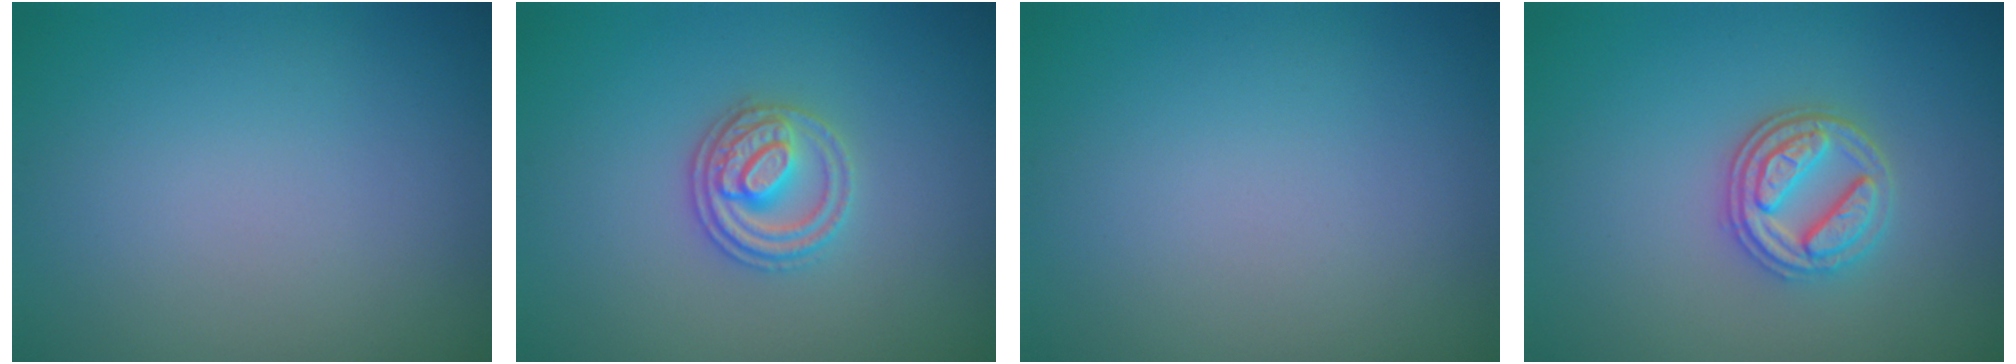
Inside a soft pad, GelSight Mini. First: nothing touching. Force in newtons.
{"total": 3.2, "press": 2.9, "slide": 1.2}
{"total": 0.0}
{"total": 3.4, "press": 3.0, "slide": 1.5}